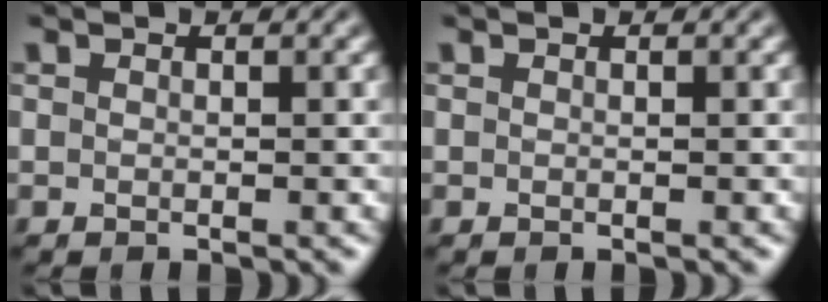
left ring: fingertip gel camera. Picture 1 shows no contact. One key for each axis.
{"total": 0.0}